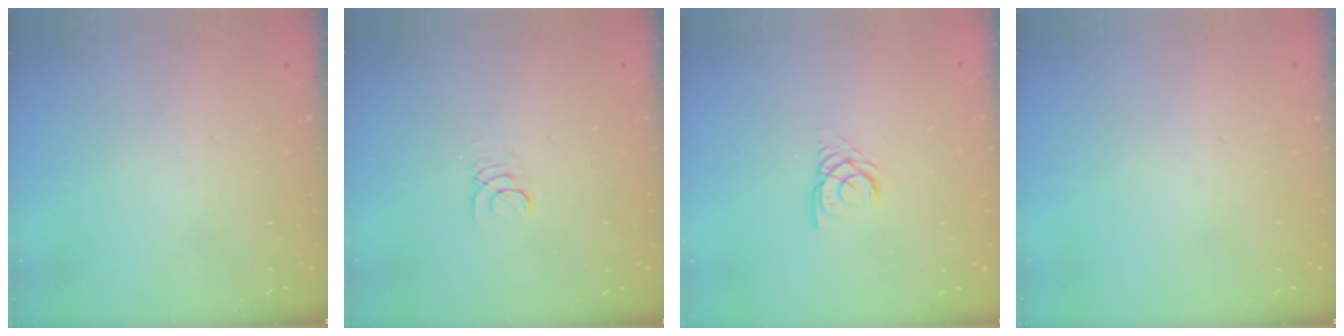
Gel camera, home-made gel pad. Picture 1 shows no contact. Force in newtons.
{"total": 1.3, "press": 1.3, "slide": 0.1}
{"total": 2.8, "press": 2.8, "slide": 0.1}
{"total": 0.0}